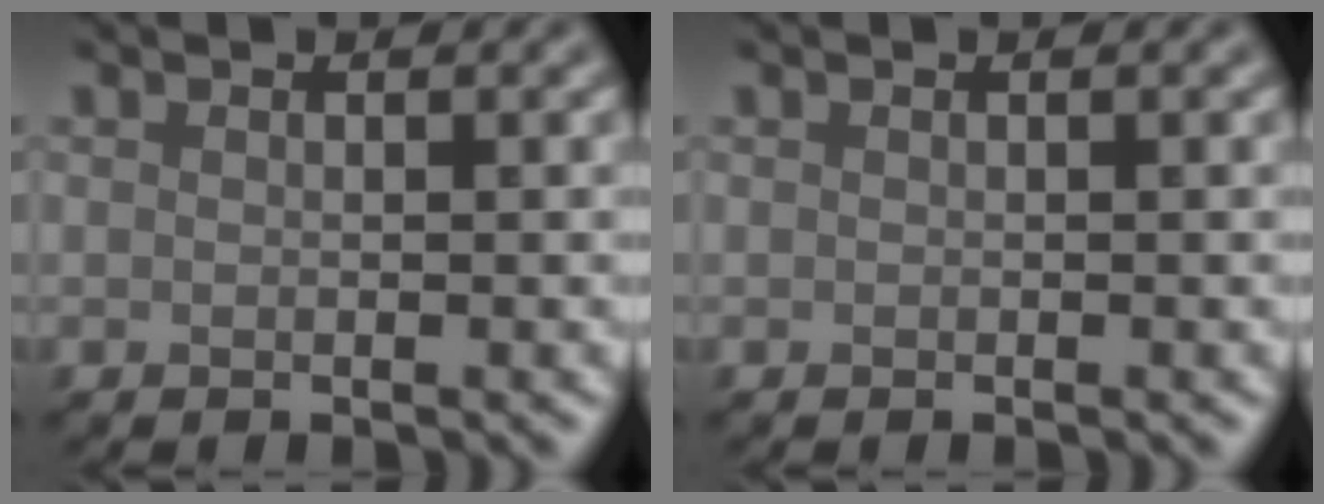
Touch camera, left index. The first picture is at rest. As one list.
[{"total": 0.0}]